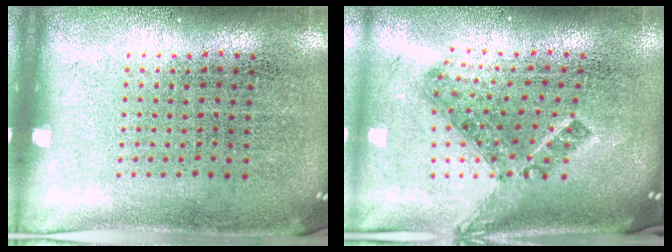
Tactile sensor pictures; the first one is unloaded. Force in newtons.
{"total": 1.5, "press": 1.1, "slide": 1.0}